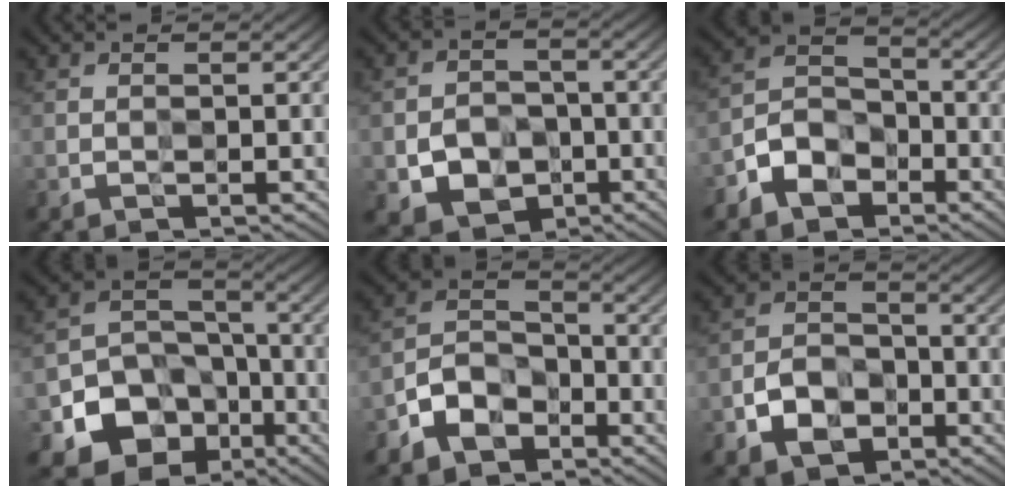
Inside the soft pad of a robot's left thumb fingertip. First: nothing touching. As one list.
[{"total": 6.6, "force": [-2.5, 5.0, 3.4], "torque": [-0.071, -0.015, -0.046]}, {"total": 6.9, "force": [-4.0, 4.4, 3.3], "torque": [-0.074, 0.004, -0.093]}, {"total": 12.9, "force": [-6.1, 10.1, 5.1], "torque": [-0.112, -0.025, -0.115]}, {"total": 7.0, "force": [-4.1, 4.5, 3.5], "torque": [-0.077, 0.002, -0.094]}, {"total": 6.3, "force": [-3.2, 4.1, 3.4], "torque": [-0.066, -0.001, -0.067]}]